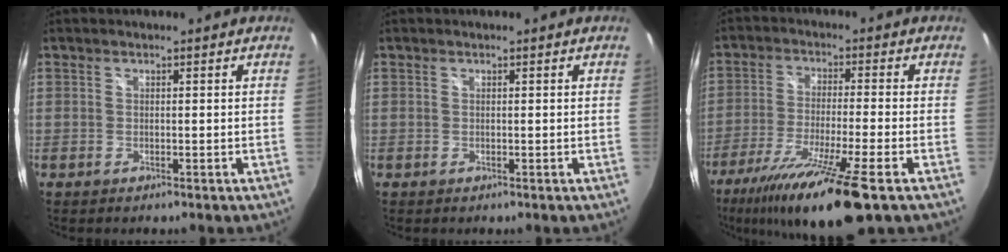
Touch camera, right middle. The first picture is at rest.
{"total": 0.0}
{"total": 16.2, "force": [-10.8, 0.4, 12.1], "torque": [-0.244, -0.052, -0.186]}